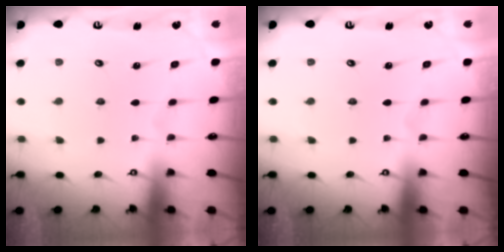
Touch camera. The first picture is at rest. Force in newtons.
{"total": 0.0}